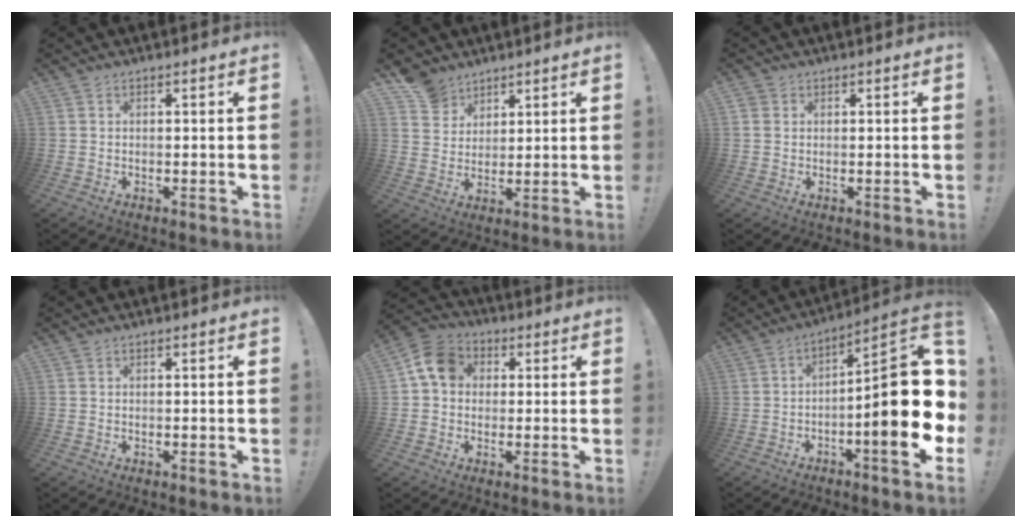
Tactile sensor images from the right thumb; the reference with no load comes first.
{"total": 8.7, "force": [6.4, 5.8, 1.2], "torque": [-0.015, -0.039, 0.126]}
{"total": 2.0, "force": [0.6, 1.7, 0.8], "torque": [-0.019, 0.005, 0.013]}
{"total": 0.0}
{"total": 10.1, "force": [2.4, 8.0, 5.8], "torque": [-0.081, 0.011, 0.050]}
{"total": 21.9, "force": [-2.9, 5.3, 21.0], "torque": [-0.302, 0.020, -0.042]}